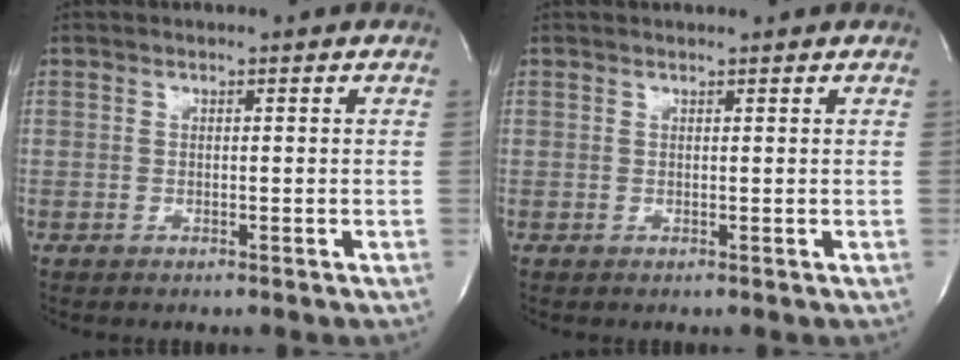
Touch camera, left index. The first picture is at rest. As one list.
[{"total": 1.0, "force": [1.0, -0.1, 0.3], "torque": [-0.006, 0.008, 0.015]}]